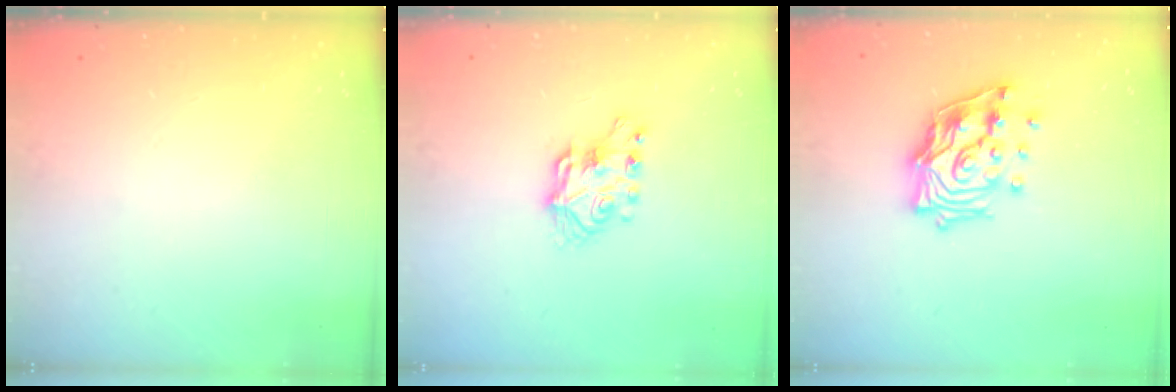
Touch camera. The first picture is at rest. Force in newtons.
{"total": 7.4, "press": 7.3, "slide": 0.8}
{"total": 17.0, "press": 16.8, "slide": 2.2}